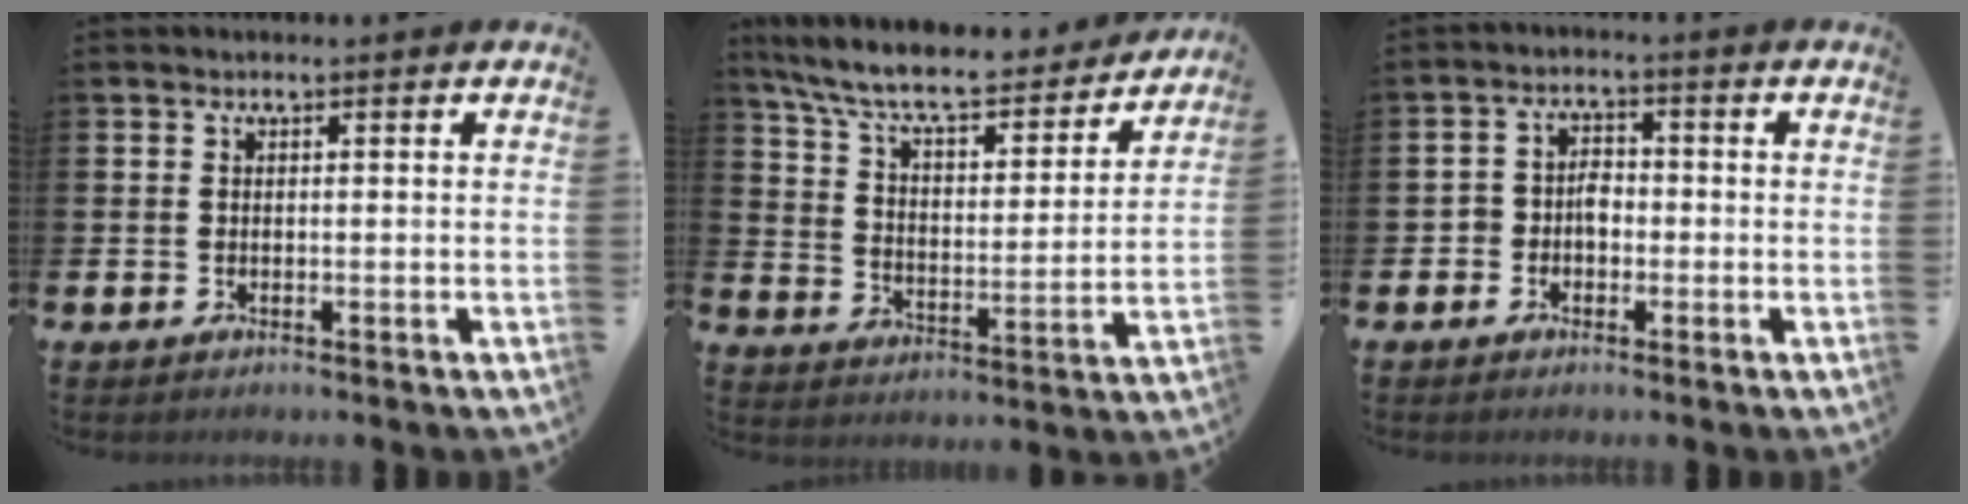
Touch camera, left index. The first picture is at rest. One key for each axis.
{"total": 9.0, "fx": 8.1, "fy": 1.7, "fz": 3.4, "tx": -0.100, "ty": -0.058, "tz": 0.136}
{"total": 2.8, "fx": -1.3, "fy": 2.2, "fz": 1.2, "tx": -0.024, "ty": 0.009, "tz": -0.031}